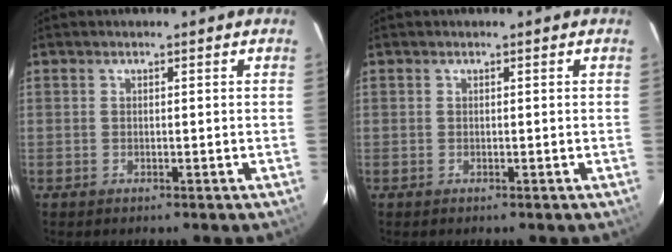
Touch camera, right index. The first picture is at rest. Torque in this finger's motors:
{"motor_torque": [0.24, 0.28, 0.04, -0.01]}